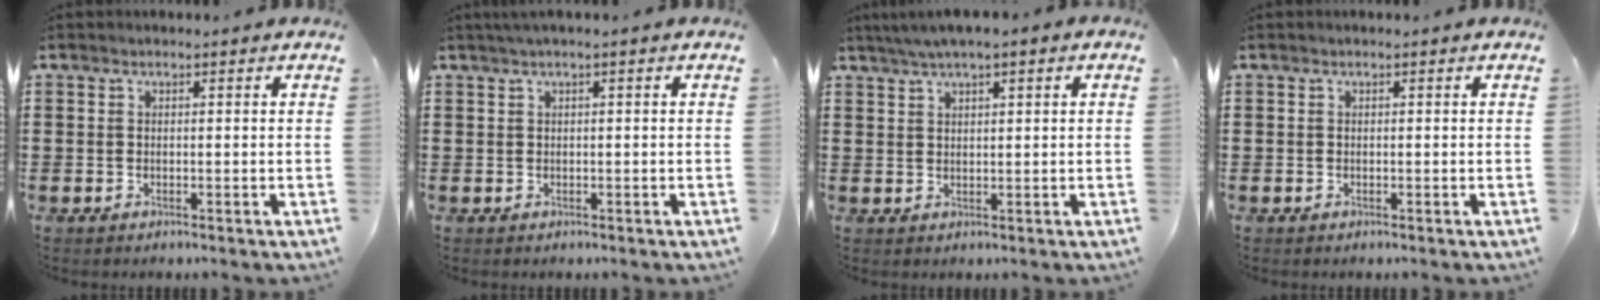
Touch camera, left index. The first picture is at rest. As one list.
[{"total": 1.0, "force": [0.1, -0.1, 0.9], "torque": [-0.013, -0.004, 0.004]}, {"total": 2.2, "force": [1.4, 0.3, 1.6], "torque": [-0.032, 0.005, 0.025]}, {"total": 0.0}]